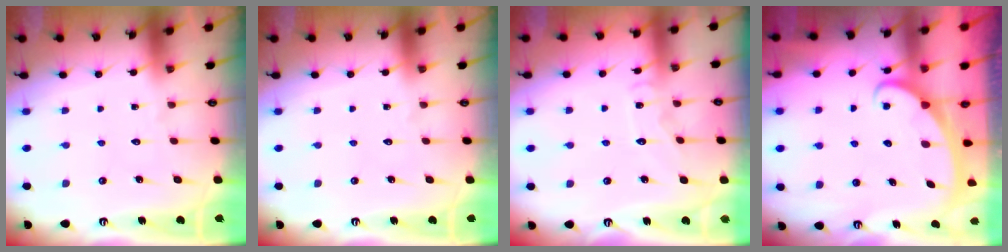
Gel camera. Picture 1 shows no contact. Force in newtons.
{"total": 0.0}
{"total": 6.2, "press": 6.2, "slide": 0.6}
{"total": 2.6, "press": 2.6, "slide": 0.4}